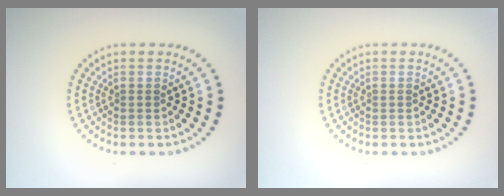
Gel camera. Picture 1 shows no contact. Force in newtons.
{"total": 0.0}